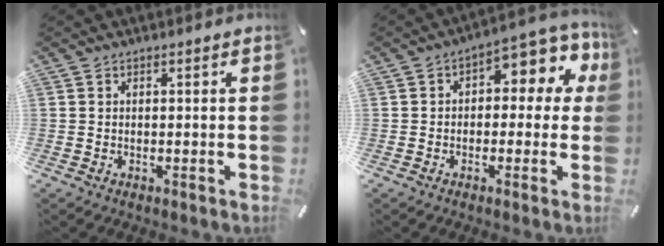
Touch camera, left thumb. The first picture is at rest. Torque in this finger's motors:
{"motor_torque": [0.35, 0.35, 0.43, 0.31, 0.05]}